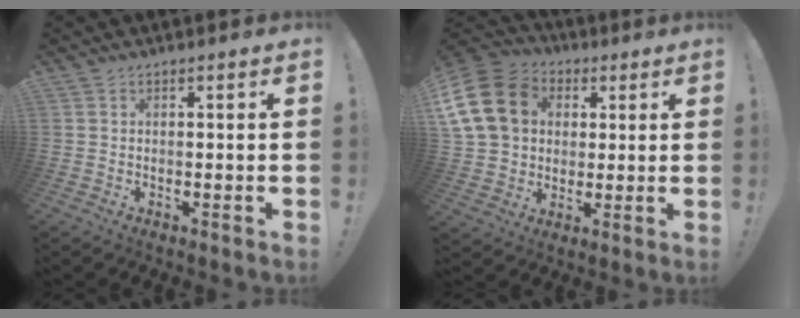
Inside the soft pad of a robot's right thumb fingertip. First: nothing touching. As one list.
[{"total": 19.3, "force": [4.4, 15.5, 10.5], "torque": [-0.182, -0.004, 0.097]}]